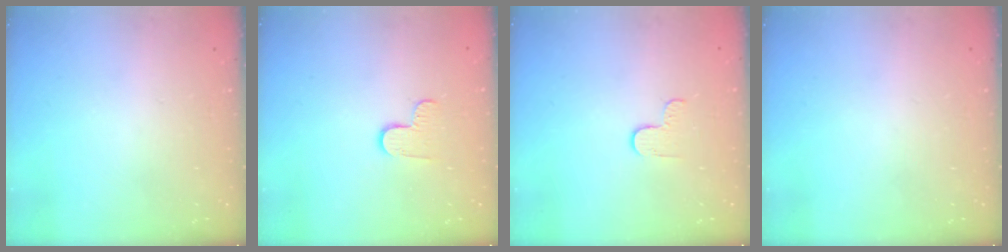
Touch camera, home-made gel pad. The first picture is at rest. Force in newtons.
{"total": 5.1, "press": 5.0, "slide": 0.5}
{"total": 2.7, "press": 2.6, "slide": 0.4}
{"total": 0.0}